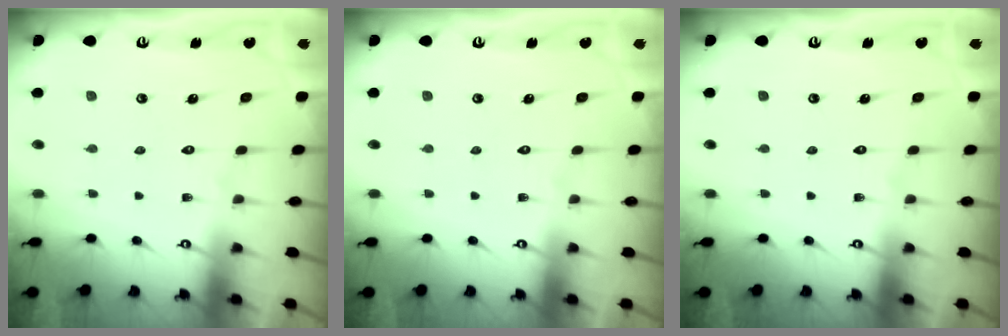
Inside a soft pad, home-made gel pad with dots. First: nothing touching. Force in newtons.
{"total": 0.0}
{"total": 0.0}